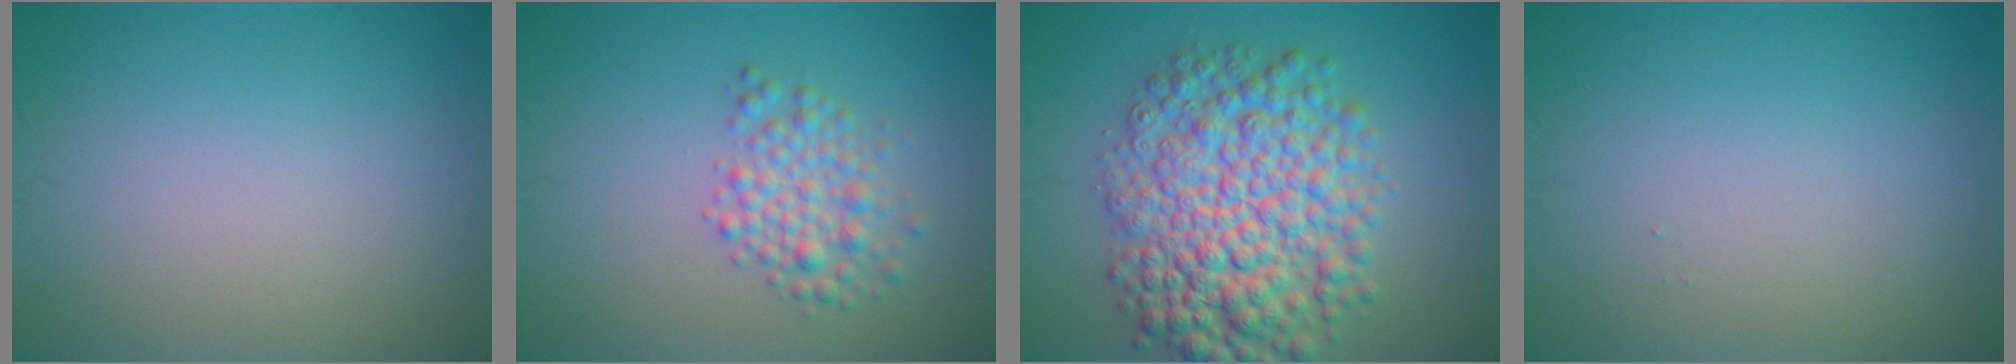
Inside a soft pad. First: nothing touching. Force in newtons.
{"total": 2.9, "press": 2.9, "slide": 0.1}
{"total": 9.6, "press": 9.6, "slide": 0.1}
{"total": 0.0}